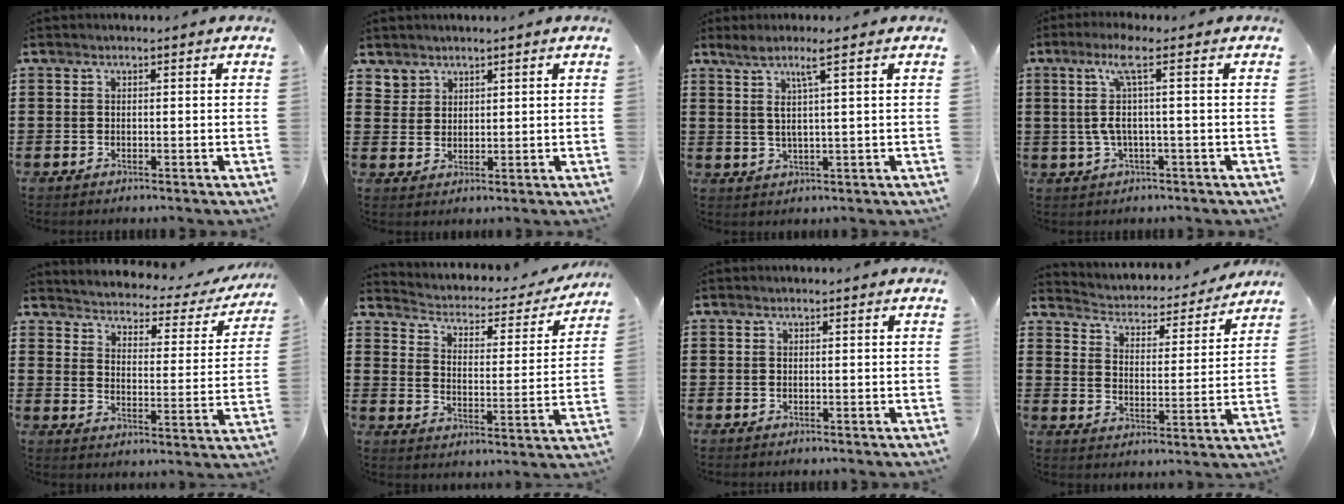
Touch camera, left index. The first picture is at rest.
{"total": 2.8, "force": [2.2, 1.7, -0.2], "torque": [-0.007, 0.003, 0.044]}
{"total": 4.0, "force": [1.7, -0.5, 3.6], "torque": [-0.075, -0.004, 0.025]}
{"total": 5.6, "force": [0.8, -0.1, 5.5], "torque": [-0.124, -0.006, 0.003]}
{"total": 2.6, "force": [2.6, 0.1, 0.1], "torque": [-0.024, -0.030, 0.033]}
{"total": 2.3, "force": [2.0, 1.0, 0.7], "torque": [-0.030, -0.020, 0.023]}
{"total": 0.0}
{"total": 3.1, "force": [3.1, 0.4, 0.1], "torque": [-0.024, -0.032, 0.043]}